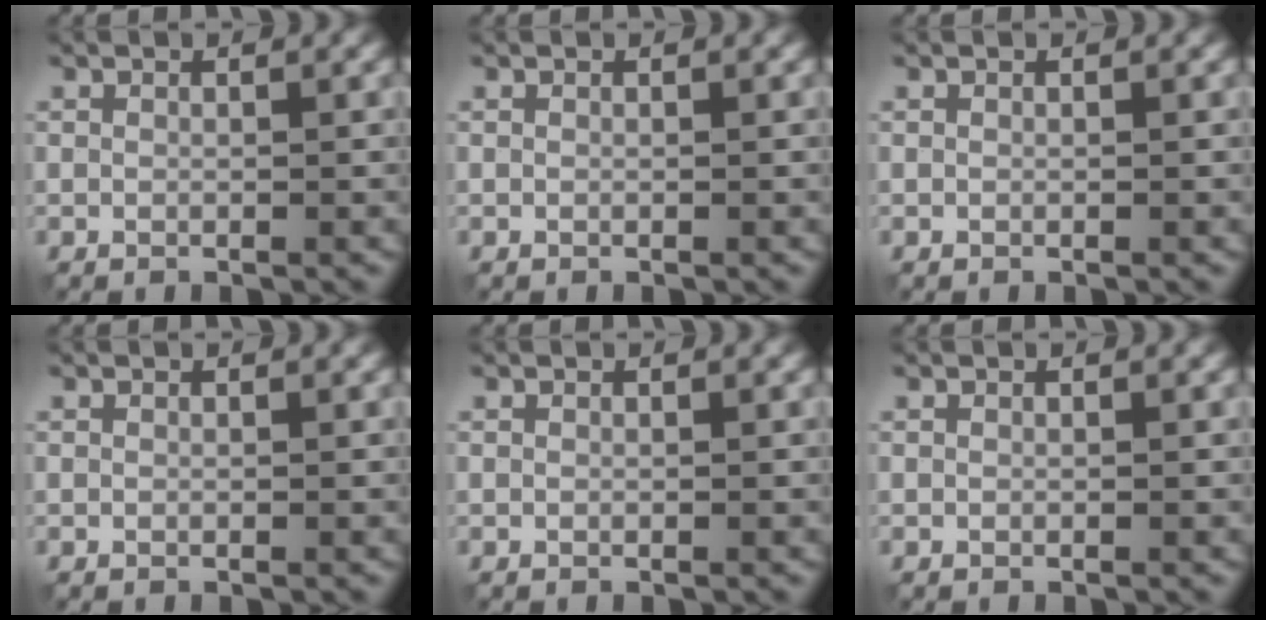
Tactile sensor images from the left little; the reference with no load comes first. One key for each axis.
{"total": 0.0}
{"total": 0.0}
{"total": 0.0}
{"total": 0.0}
{"total": 0.0}